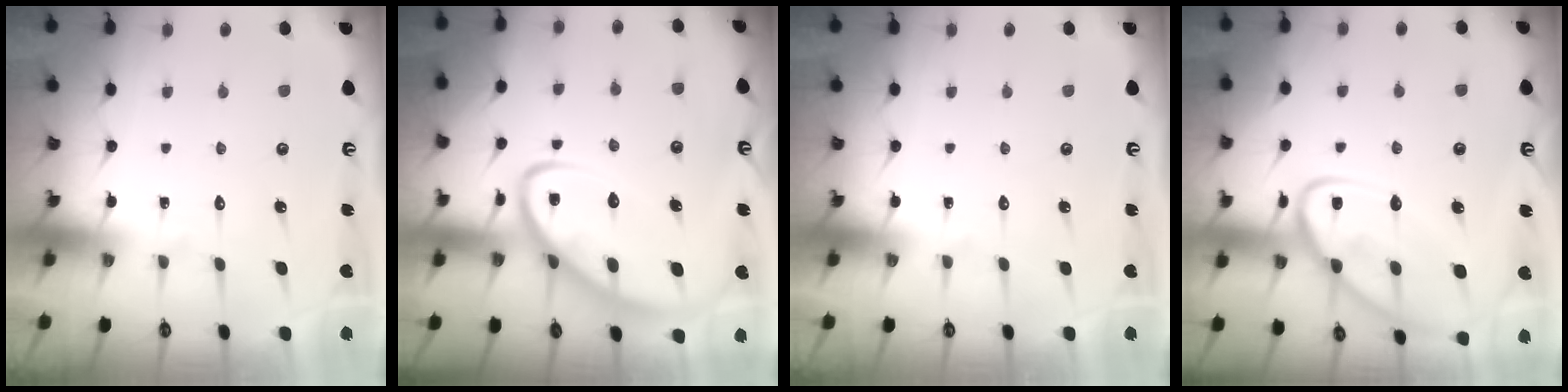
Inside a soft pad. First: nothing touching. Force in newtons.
{"total": 9.2, "press": 9.1, "slide": 1.1}
{"total": 0.0}
{"total": 15.7, "press": 15.7, "slide": 1.3}